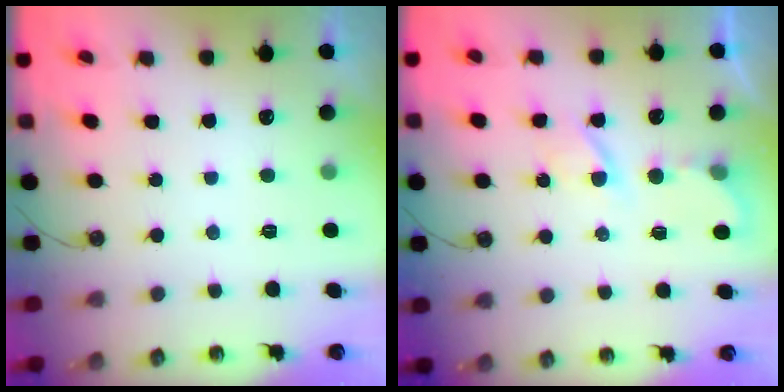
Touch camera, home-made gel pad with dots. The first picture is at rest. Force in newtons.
{"total": 4.9, "press": 4.8, "slide": 0.4}